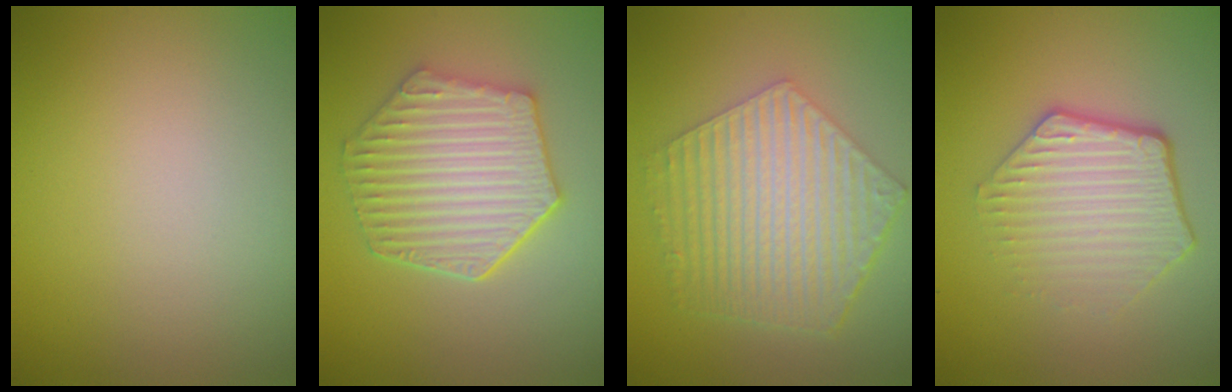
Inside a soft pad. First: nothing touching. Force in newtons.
{"total": 6.3, "press": 5.1, "slide": 3.8}
{"total": 6.4, "press": 4.6, "slide": 4.5}
{"total": 4.5, "press": 3.2, "slide": 3.1}